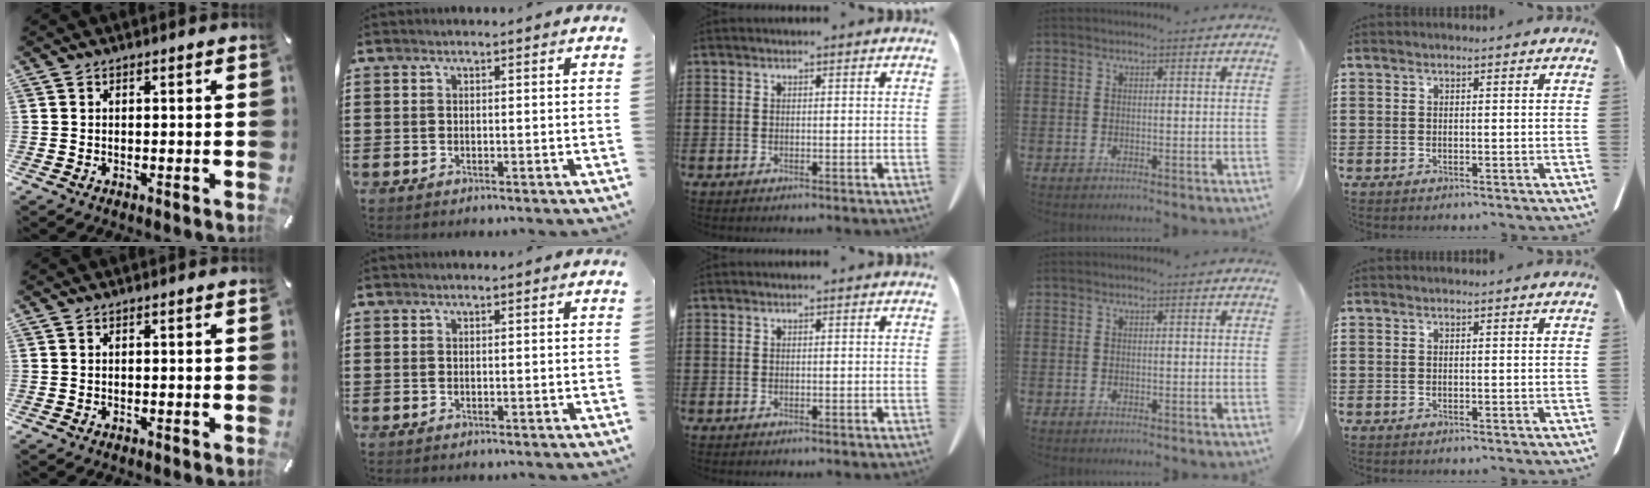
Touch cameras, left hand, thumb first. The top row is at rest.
{}